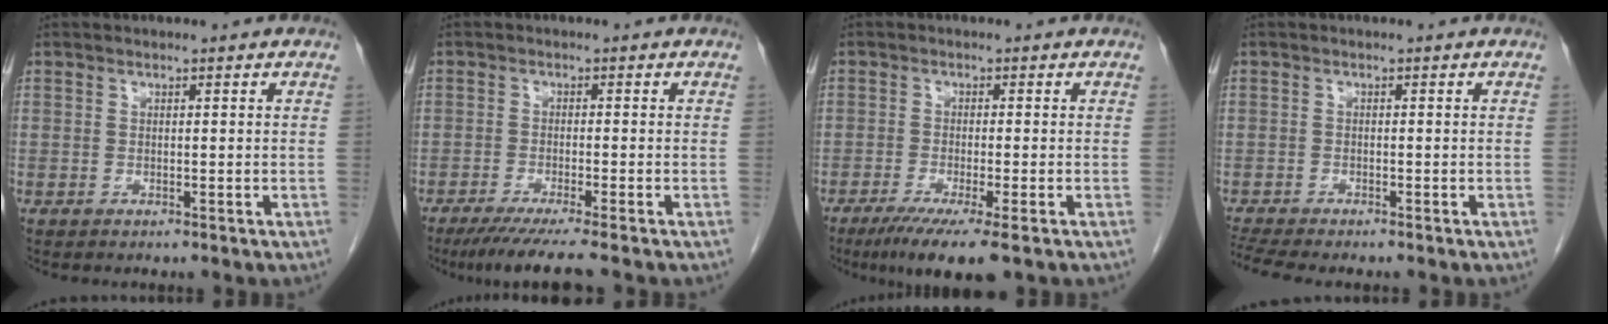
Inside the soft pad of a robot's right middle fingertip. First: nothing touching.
{"total": 7.5, "force": [-6.0, -0.8, 4.4], "torque": [-0.058, -0.020, -0.096]}
{"total": 7.5, "force": [-4.8, 0.2, 5.8], "torque": [-0.089, -0.019, -0.077]}
{"total": 4.5, "force": [-4.0, -0.1, 2.0], "torque": [-0.038, -0.011, -0.070]}